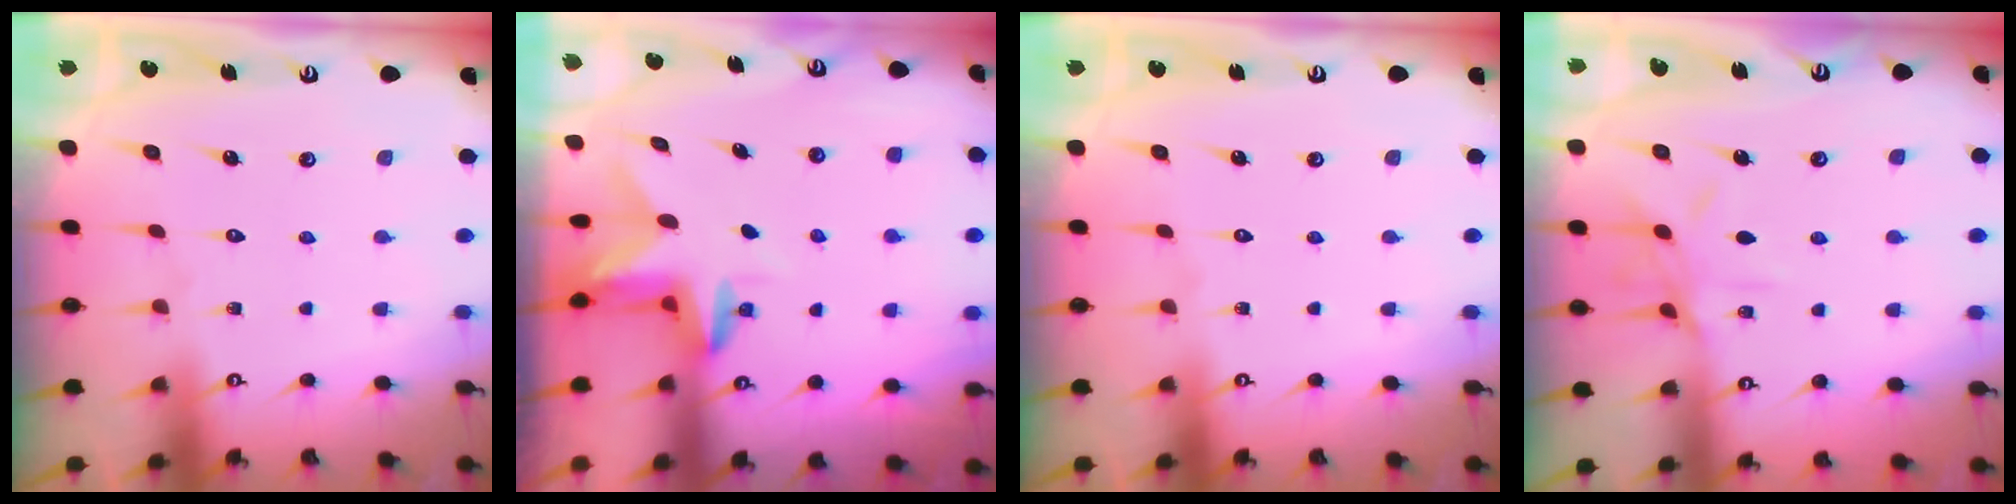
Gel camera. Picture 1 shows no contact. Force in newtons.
{"total": 3.3, "press": 3.3, "slide": 0.3}
{"total": 0.0}
{"total": 8.6, "press": 8.6, "slide": 0.4}